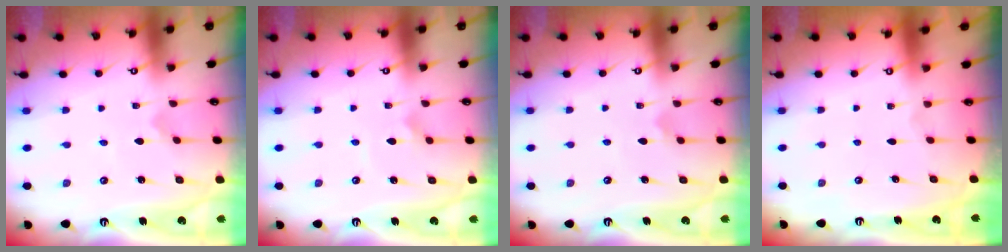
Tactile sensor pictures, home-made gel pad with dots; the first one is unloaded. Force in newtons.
{"total": 2.4, "press": 2.4, "slide": 0.6}
{"total": 2.9, "press": 2.9, "slide": 0.1}
{"total": 0.0}